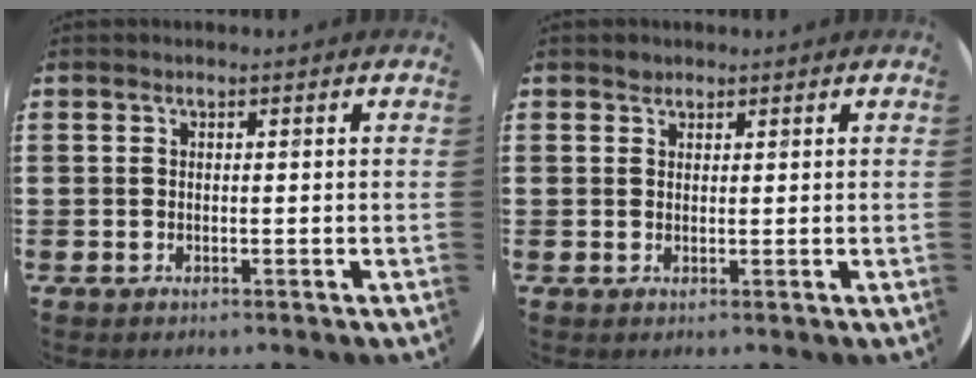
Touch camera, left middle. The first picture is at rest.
{"total": 1.0, "force": [0.9, 0.5, 0.0], "torque": [0.007, -0.001, 0.016]}